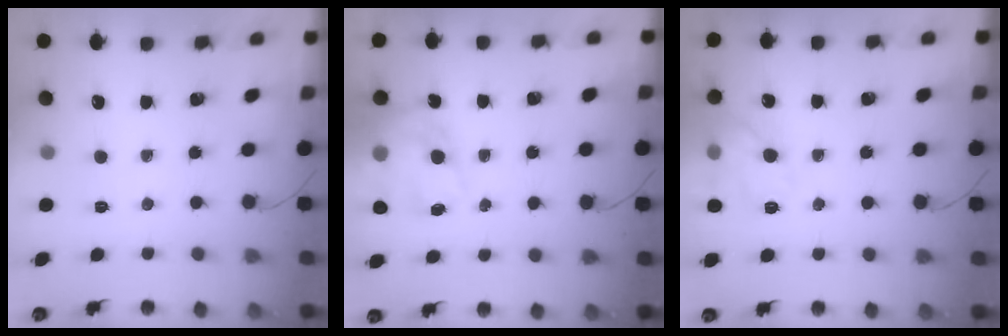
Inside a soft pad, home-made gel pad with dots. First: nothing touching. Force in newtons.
{"total": 16.4, "press": 16.0, "slide": 3.7}
{"total": 11.2, "press": 11.2, "slide": 0.5}